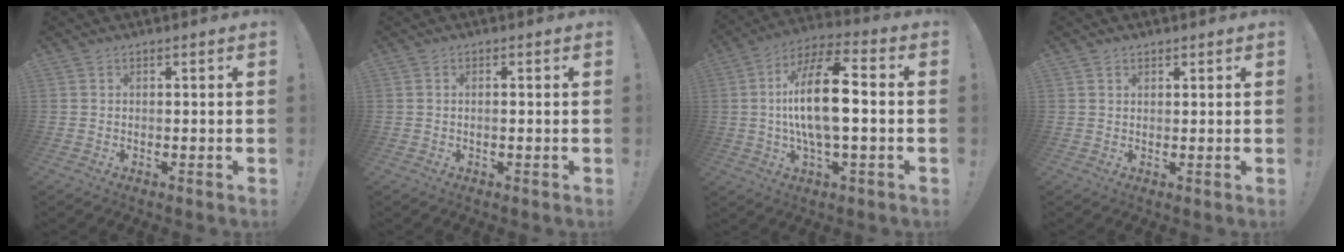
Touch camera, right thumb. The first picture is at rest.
{"total": 1.1, "force": [-0.4, 0.0, 1.0], "torque": [-0.022, 0.003, -0.008]}
{"total": 17.5, "force": [-0.2, 6.2, 16.3], "torque": [-0.295, 0.005, -0.013]}
{"total": 1.1, "force": [0.9, 0.7, 0.3], "torque": [-0.001, -0.002, 0.017]}